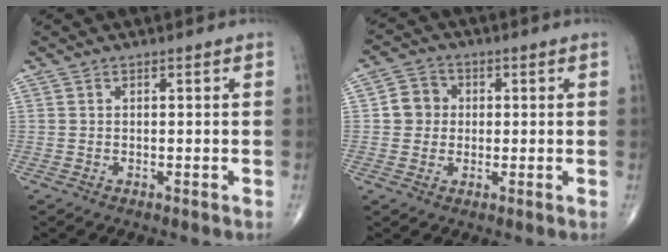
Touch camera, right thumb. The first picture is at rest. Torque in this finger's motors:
{"motor_torque": [-0.16, 0.18, 0.04, 0.00, 0.02]}